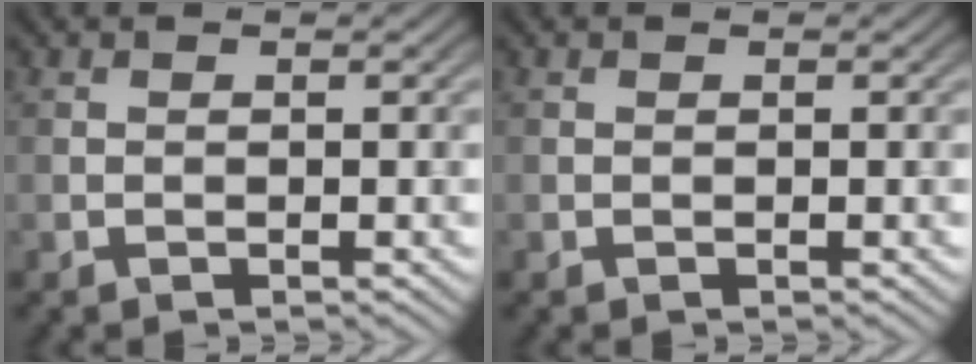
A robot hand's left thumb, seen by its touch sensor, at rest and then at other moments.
{"total": 0.0}